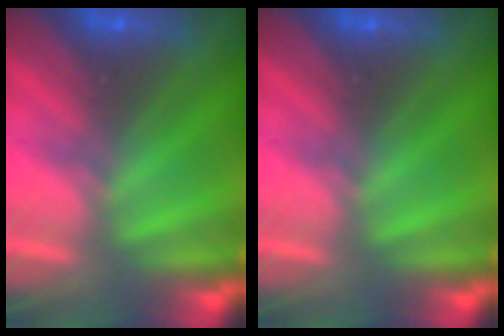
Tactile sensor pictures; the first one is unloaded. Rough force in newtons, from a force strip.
{"total": 0.0}